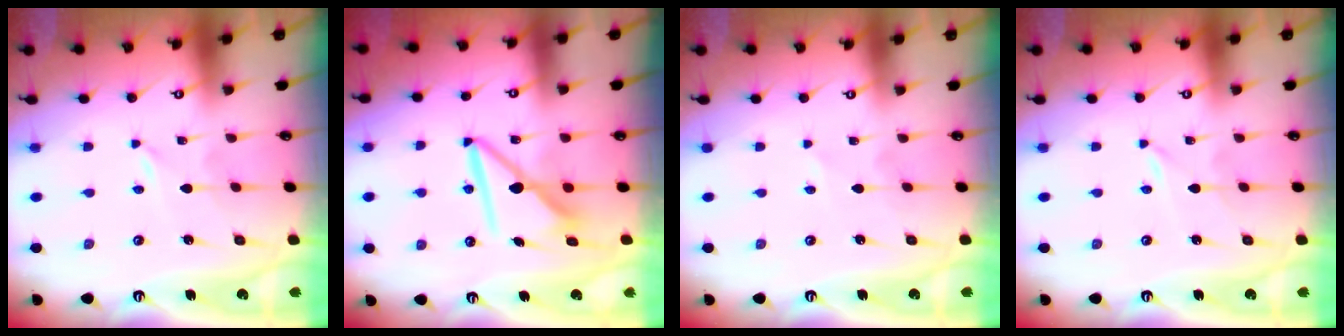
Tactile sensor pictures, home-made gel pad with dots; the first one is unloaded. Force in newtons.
{"total": 9.5, "press": 9.4, "slide": 0.7}
{"total": 0.9, "press": 0.9, "slide": 0.2}
{"total": 0.0}